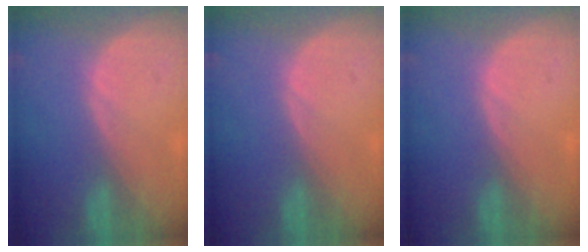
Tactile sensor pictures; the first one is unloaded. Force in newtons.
{"total": 0.0}
{"total": 0.0}